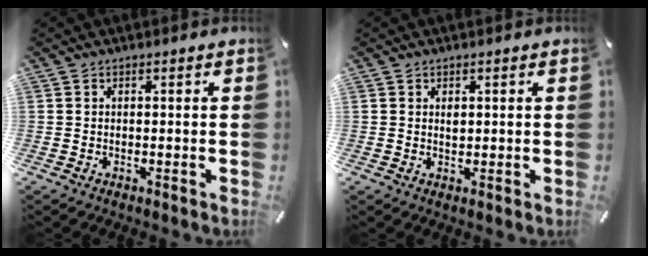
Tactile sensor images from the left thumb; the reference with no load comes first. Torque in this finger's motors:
{"motor_torque": [0.45, 0.22, 0.15, -0.36, 0.00]}